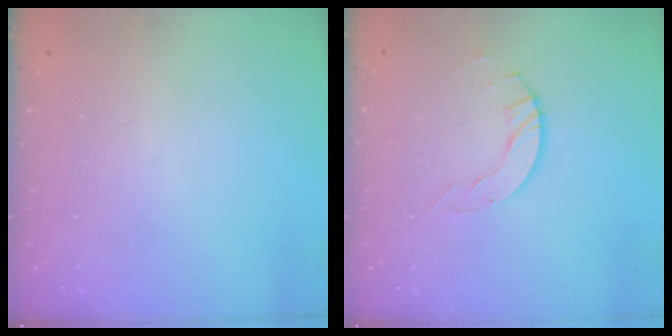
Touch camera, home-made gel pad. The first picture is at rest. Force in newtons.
{"total": 2.1, "press": 2.1, "slide": 0.3}